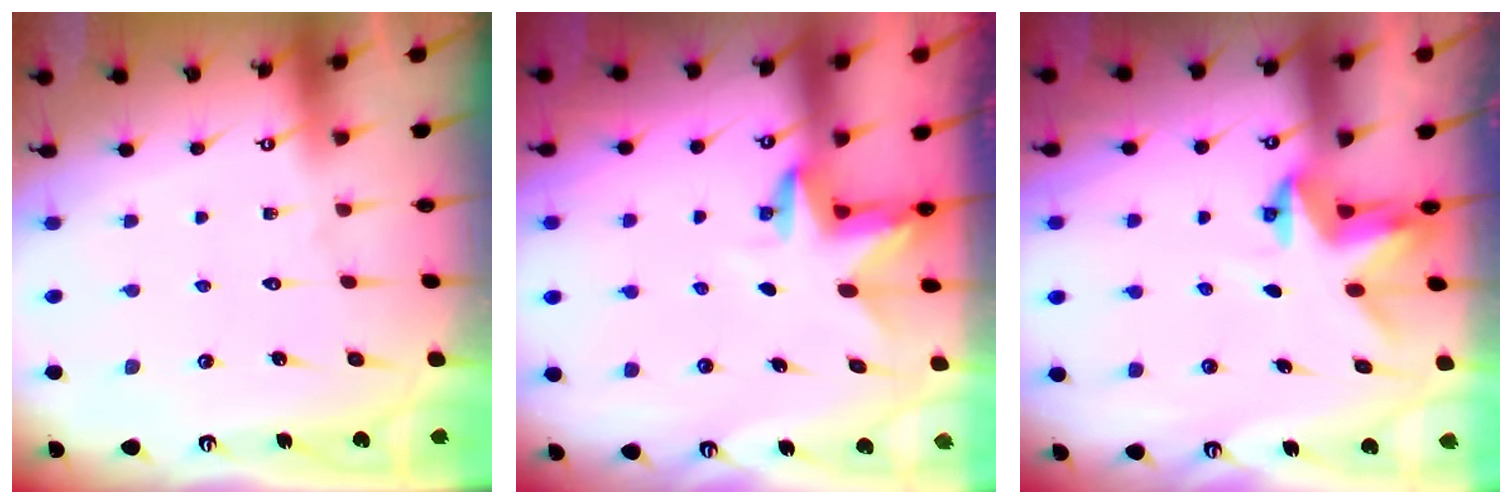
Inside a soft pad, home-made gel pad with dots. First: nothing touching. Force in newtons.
{"total": 3.2, "press": 3.2, "slide": 0.1}
{"total": 3.2, "press": 3.2, "slide": 0.0}